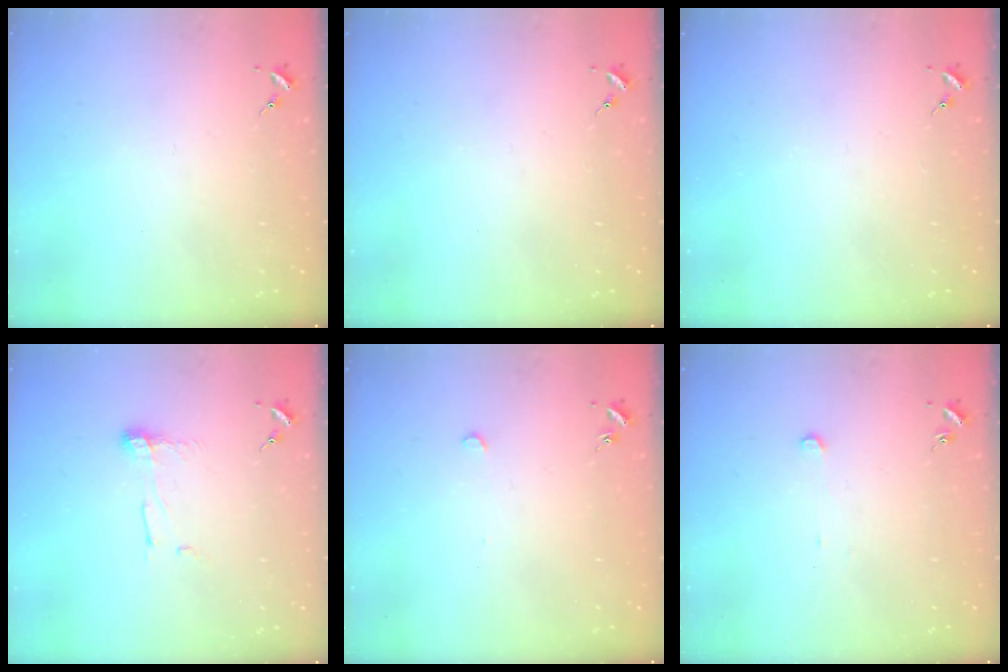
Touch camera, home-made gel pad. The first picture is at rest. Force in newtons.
{"total": 0.0}
{"total": 0.0}
{"total": 7.0, "press": 7.0, "slide": 0.2}
{"total": 2.7, "press": 2.6, "slide": 0.3}
{"total": 2.5, "press": 2.5, "slide": 0.1}